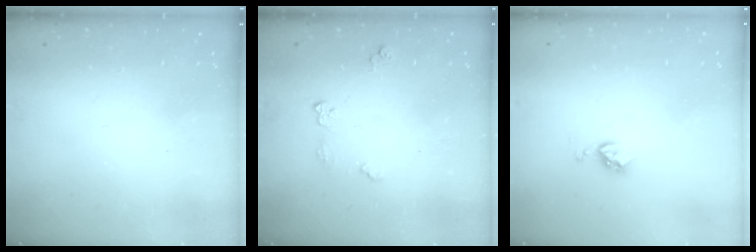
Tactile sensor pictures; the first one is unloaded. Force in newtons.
{"total": 5.9, "press": 5.8, "slide": 0.6}
{"total": 3.7, "press": 3.7, "slide": 0.5}